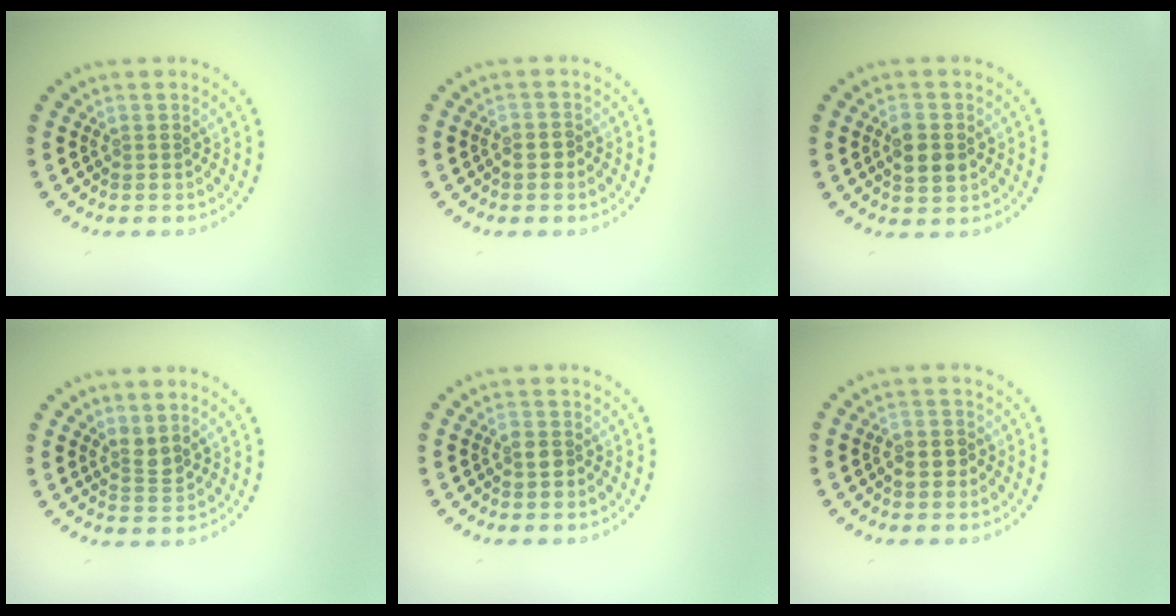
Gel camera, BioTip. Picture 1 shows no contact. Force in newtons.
{"total": 0.9, "press": 0.8, "slide": 0.4}
{"total": 3.1, "press": 3.1, "slide": 0.3}
{"total": 1.7, "press": 1.3, "slide": 1.1}
{"total": 1.4, "press": 1.3, "slide": 0.4}
{"total": 1.5, "press": 1.5, "slide": 0.4}